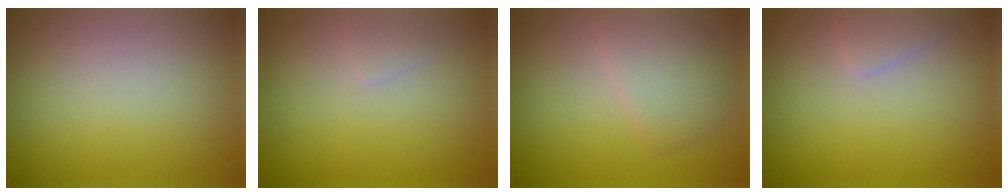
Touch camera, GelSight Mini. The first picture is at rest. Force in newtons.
{"total": 0.6, "press": 0.6, "slide": 0.1}
{"total": 3.0, "press": 3.0, "slide": 0.1}
{"total": 1.2, "press": 1.2, "slide": 0.1}